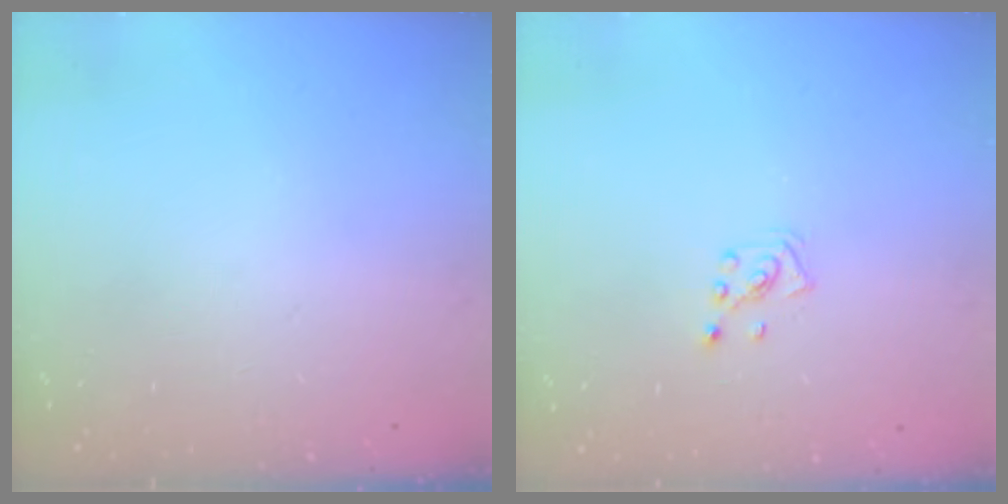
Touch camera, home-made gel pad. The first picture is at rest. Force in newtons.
{"total": 2.6, "press": 2.6, "slide": 0.5}